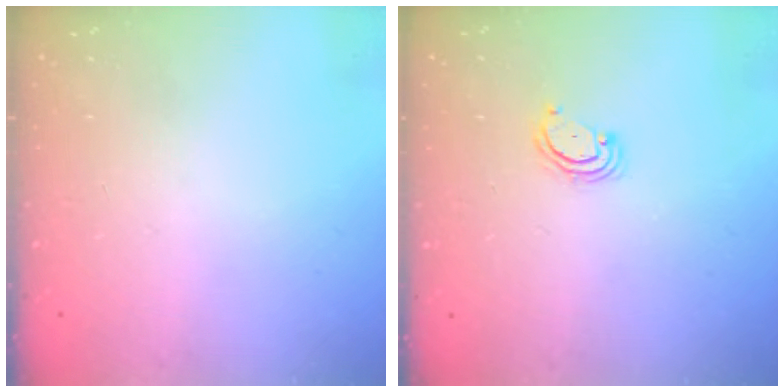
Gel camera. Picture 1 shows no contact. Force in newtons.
{"total": 2.9, "press": 2.9, "slide": 0.3}